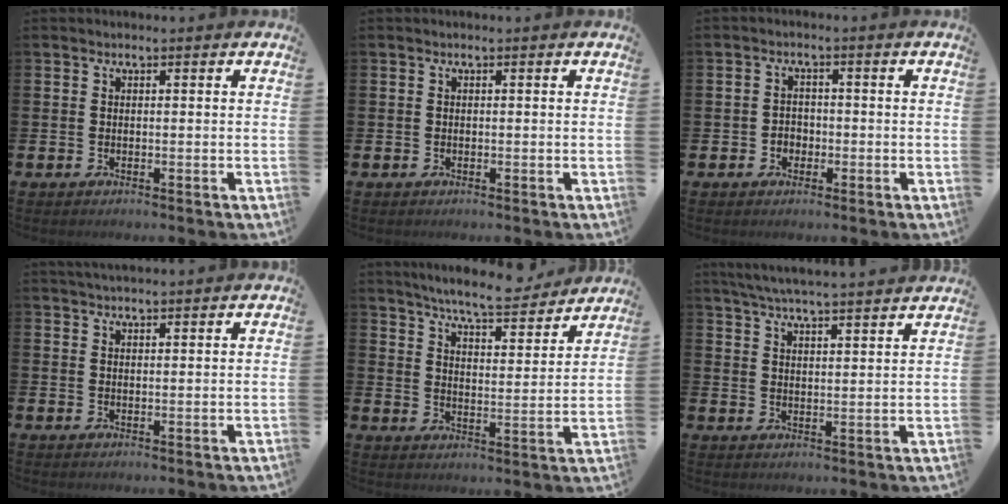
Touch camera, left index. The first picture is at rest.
{"total": 0.0}
{"total": 2.0, "force": [-0.8, 1.8, 0.5], "torque": [-0.011, 0.004, -0.020]}
{"total": 1.9, "force": [1.8, 0.2, 0.5], "torque": [-0.011, -0.001, 0.033]}
{"total": 7.6, "force": [7.3, 0.5, 2.1], "torque": [-0.059, -0.044, 0.128]}
{"total": 5.7, "force": [5.5, -0.3, 1.3], "torque": [-0.047, -0.026, 0.100]}